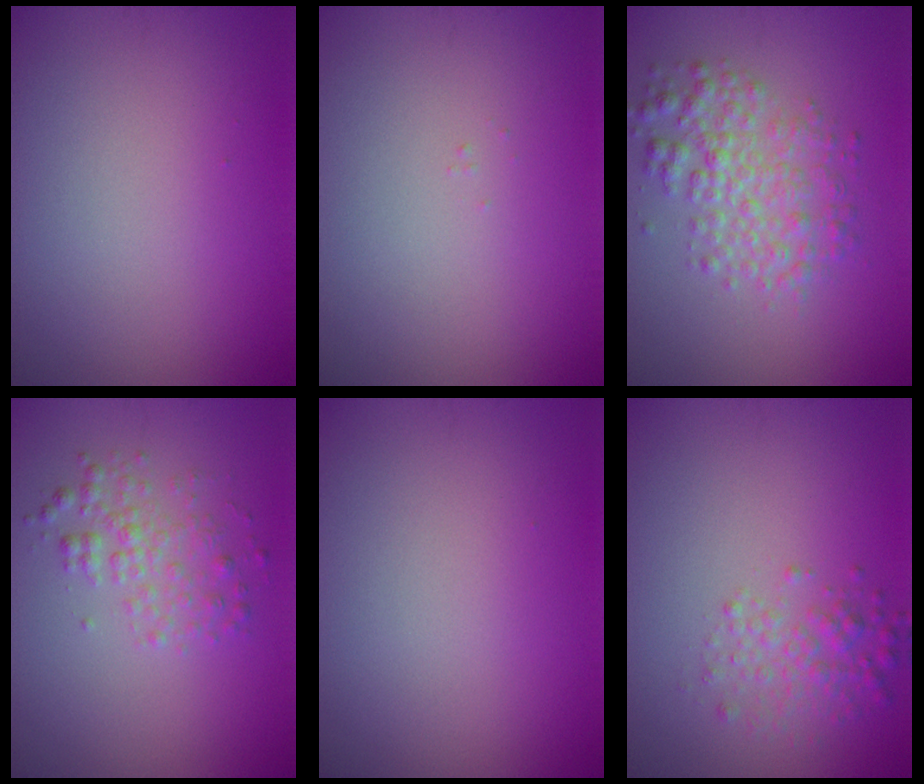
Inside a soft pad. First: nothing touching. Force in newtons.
{"total": 0.0}
{"total": 4.0, "press": 4.0, "slide": 0.0}
{"total": 2.4, "press": 2.4, "slide": 0.1}
{"total": 0.0}
{"total": 2.4, "press": 2.4, "slide": 0.1}